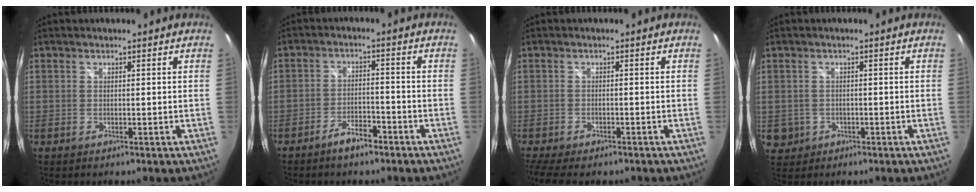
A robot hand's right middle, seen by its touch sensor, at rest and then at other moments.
{"total": 4.9, "force": [-3.8, 1.6, 2.6], "torque": [-0.063, 0.002, -0.062]}
{"total": 7.9, "force": [-6.4, 2.3, 4.0], "torque": [-0.099, -0.034, -0.108]}
{"total": 4.2, "force": [-0.8, 3.9, 1.2], "torque": [-0.036, 0.000, -0.003]}